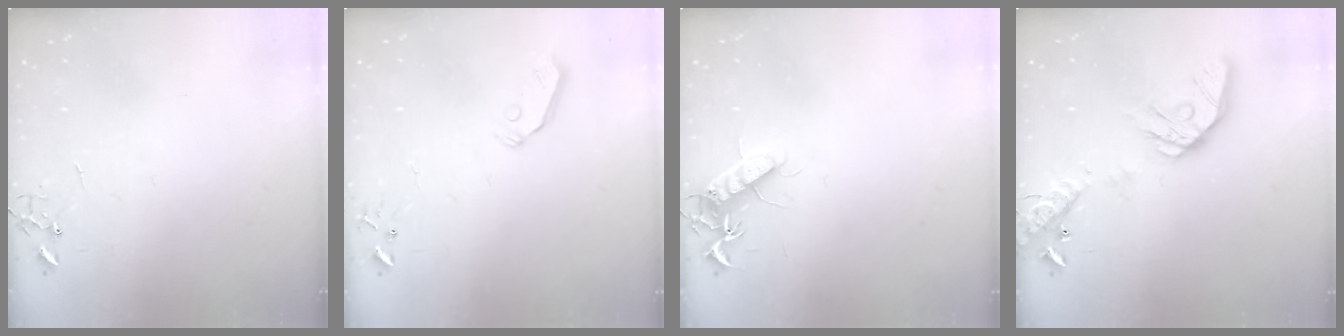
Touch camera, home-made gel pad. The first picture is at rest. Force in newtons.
{"total": 5.8, "press": 5.8, "slide": 0.5}
{"total": 11.1, "press": 11.1, "slide": 0.3}
{"total": 16.7, "press": 16.5, "slide": 2.5}